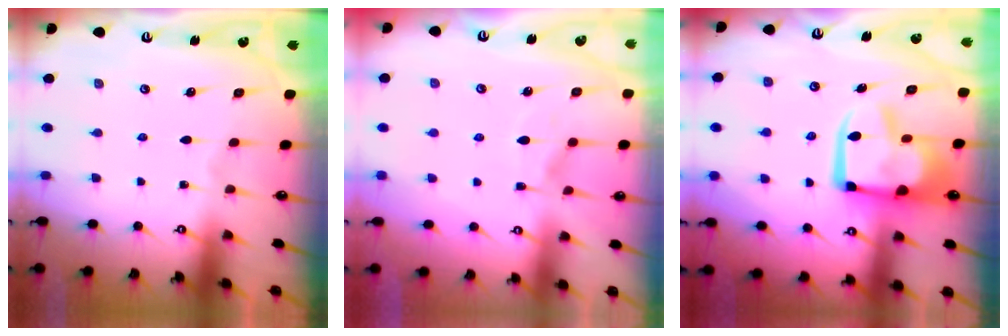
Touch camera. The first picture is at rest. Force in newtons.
{"total": 1.3, "press": 0.0, "slide": 1.3}
{"total": 14.7, "press": 14.6, "slide": 1.6}